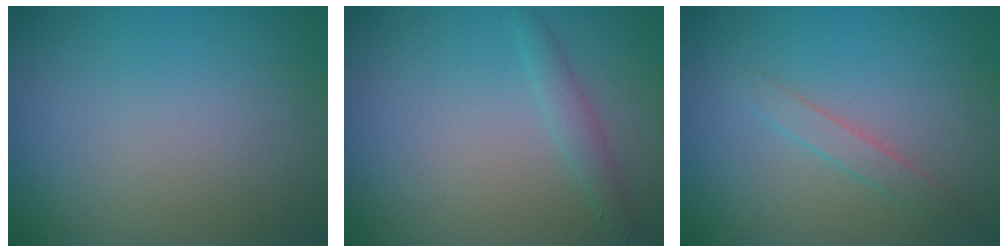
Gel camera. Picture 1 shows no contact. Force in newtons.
{"total": 1.3, "press": 1.3, "slide": 0.1}
{"total": 1.5, "press": 1.5, "slide": 0.1}